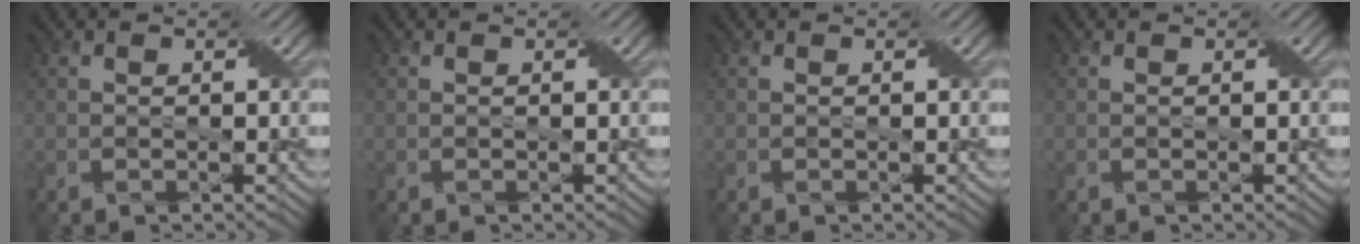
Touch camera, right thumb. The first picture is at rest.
{"total": 0.0}
{"total": 0.0}
{"total": 0.0}